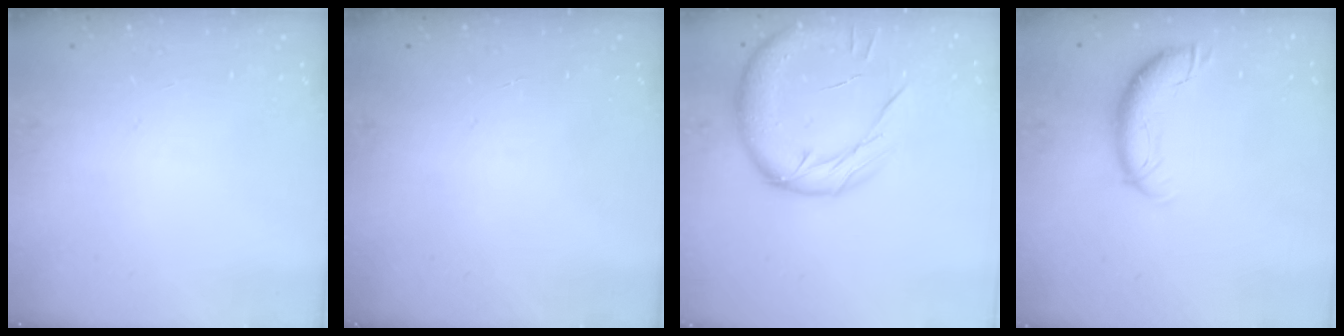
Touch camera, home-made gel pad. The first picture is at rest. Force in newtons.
{"total": 0.0}
{"total": 15.2, "press": 15.1, "slide": 1.7}
{"total": 9.9, "press": 9.9, "slide": 1.3}